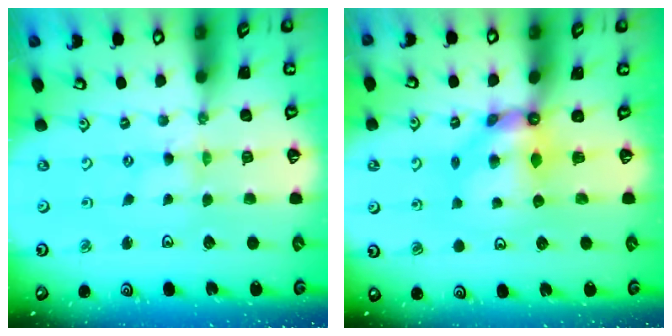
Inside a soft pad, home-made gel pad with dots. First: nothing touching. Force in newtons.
{"total": 7.6, "press": 7.6, "slide": 0.5}